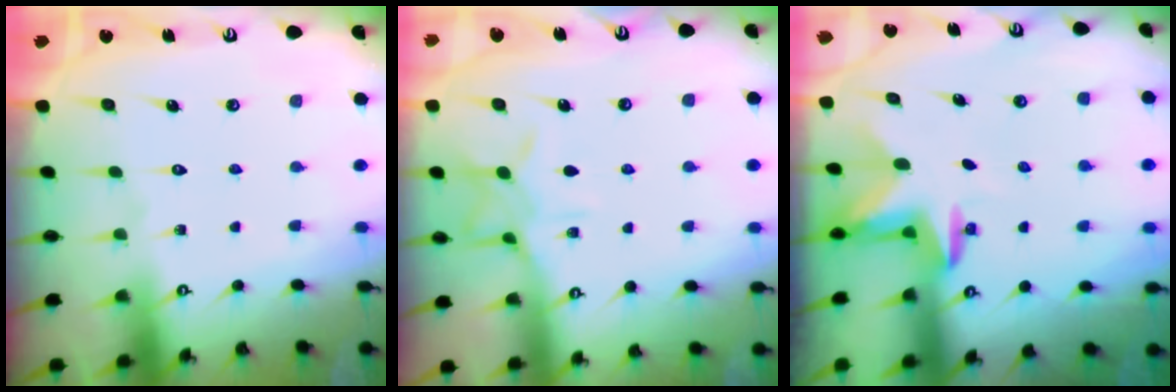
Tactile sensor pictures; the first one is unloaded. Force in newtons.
{"total": 9.3, "press": 9.3, "slide": 0.6}
{"total": 3.1, "press": 3.0, "slide": 0.8}